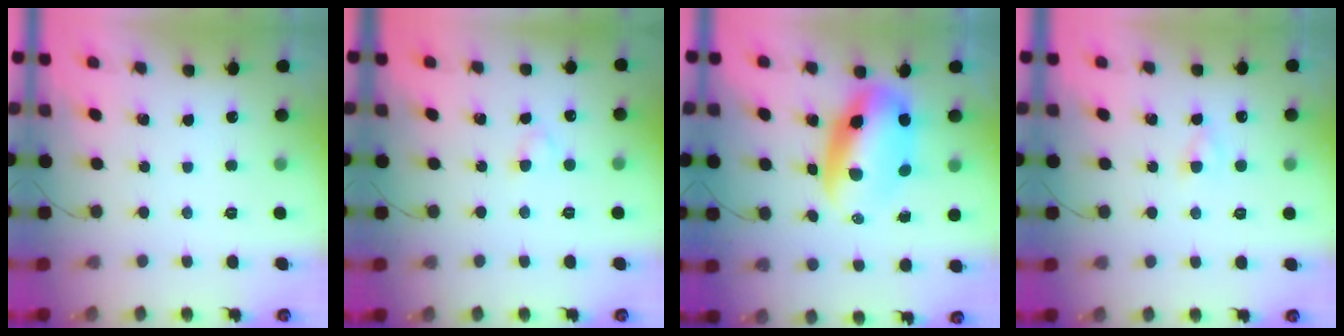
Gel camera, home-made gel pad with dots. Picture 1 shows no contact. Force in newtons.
{"total": 2.3, "press": 2.1, "slide": 1.0}
{"total": 11.0, "press": 10.6, "slide": 2.8}
{"total": 1.9, "press": 1.6, "slide": 0.9}